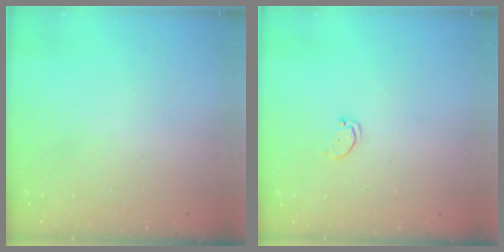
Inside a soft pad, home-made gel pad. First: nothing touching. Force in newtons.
{"total": 1.7, "press": 1.7, "slide": 0.2}